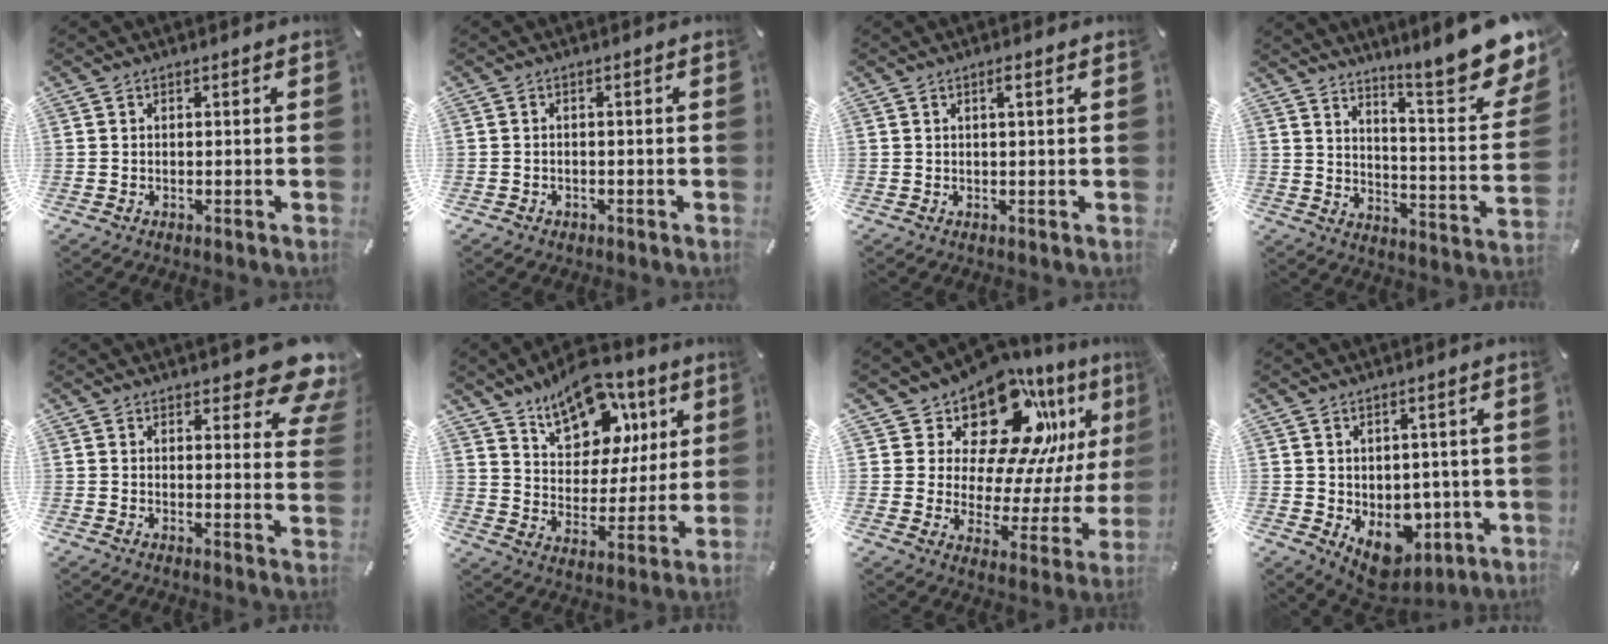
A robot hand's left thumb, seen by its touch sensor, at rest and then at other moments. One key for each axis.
{"total": 1.3, "fx": -0.7, "fy": 1.0, "fz": 0.0, "tx": -0.002, "ty": 0.006, "tz": -0.019}
{"total": 1.5, "fx": 0.5, "fy": 0.1, "fz": 1.4, "tx": -0.029, "ty": 0.000, "tz": 0.008}
{"total": 15.6, "fx": 12.1, "fy": 3.6, "fz": 9.1, "tx": -0.122, "ty": -0.110, "tz": 0.197}
{"total": 9.8, "fx": 7.1, "fy": 3.8, "fz": 5.5, "tx": -0.061, "ty": -0.053, "tz": 0.124}
{"total": 16.0, "fx": 10.4, "fy": 9.9, "fz": 7.1, "tx": -0.105, "ty": -0.063, "tz": 0.186}
{"total": 19.5, "fx": 13.5, "fy": 10.4, "fz": 9.4, "tx": -0.130, "ty": -0.108, "tz": 0.231}
{"total": 8.1, "fx": -1.8, "fy": 6.8, "fz": 3.9, "tx": -0.027, "ty": -0.001, "tz": -0.019}